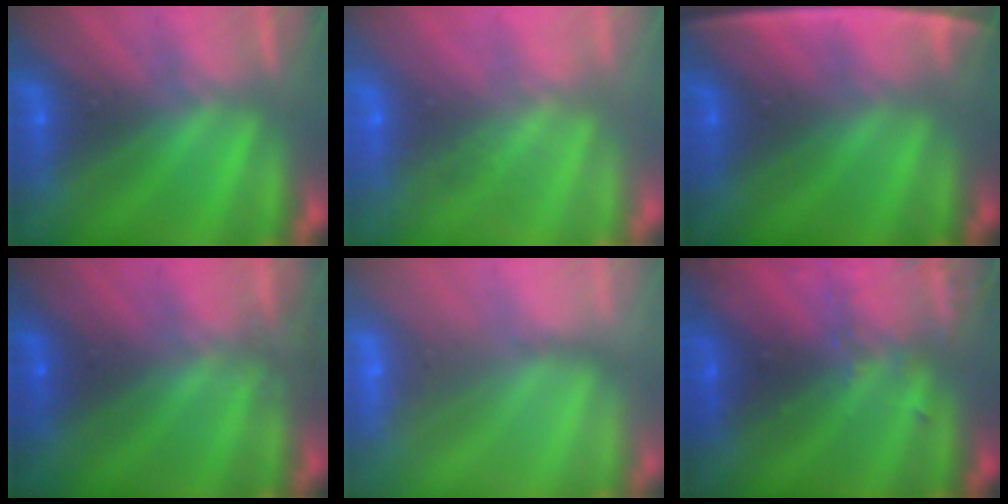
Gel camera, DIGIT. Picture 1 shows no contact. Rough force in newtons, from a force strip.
{"total": 9.0}
{"total": 2.4}
{"total": 1.4}
{"total": 2.5}
{"total": 3.3}